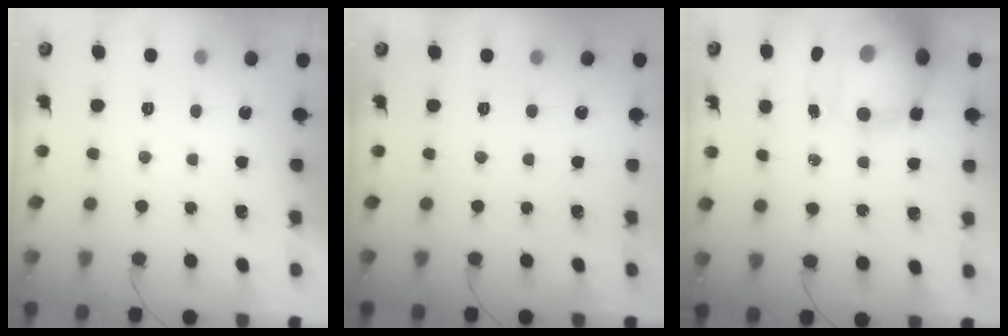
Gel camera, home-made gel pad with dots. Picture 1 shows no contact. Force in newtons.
{"total": 0.0}
{"total": 17.7, "press": 17.2, "slide": 4.4}